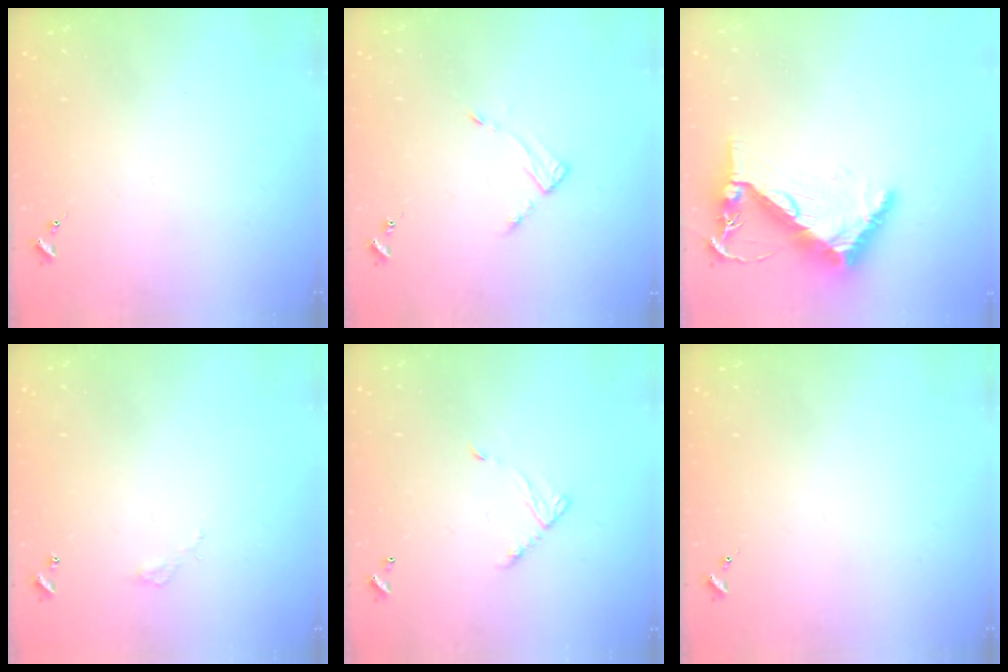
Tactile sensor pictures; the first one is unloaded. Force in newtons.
{"total": 4.6, "press": 4.6, "slide": 0.4}
{"total": 9.0, "press": 8.9, "slide": 0.6}
{"total": 2.8, "press": 2.8, "slide": 0.2}
{"total": 7.3, "press": 7.3, "slide": 0.6}
{"total": 0.0}